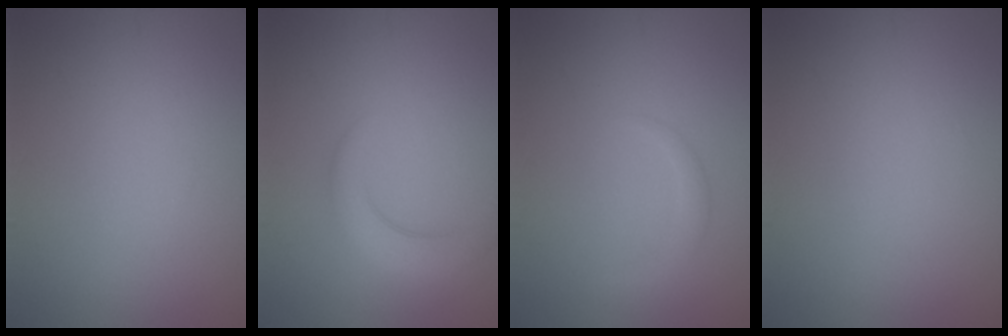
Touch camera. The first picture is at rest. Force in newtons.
{"total": 3.0, "press": 3.0, "slide": 0.3}
{"total": 1.4, "press": 1.4, "slide": 0.1}
{"total": 0.0}